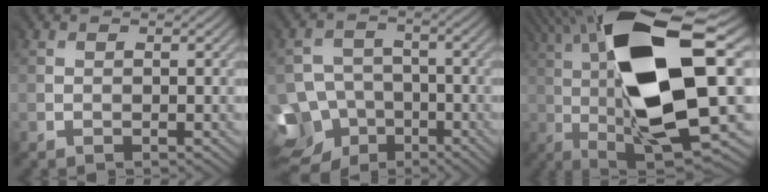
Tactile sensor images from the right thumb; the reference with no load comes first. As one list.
[{"total": 10.4, "force": [-7.0, 7.5, 2.1], "torque": [-0.067, -0.036, -0.110]}, {"total": 18.1, "force": [2.6, 5.8, 16.9], "torque": [-0.324, 0.023, 0.042]}]